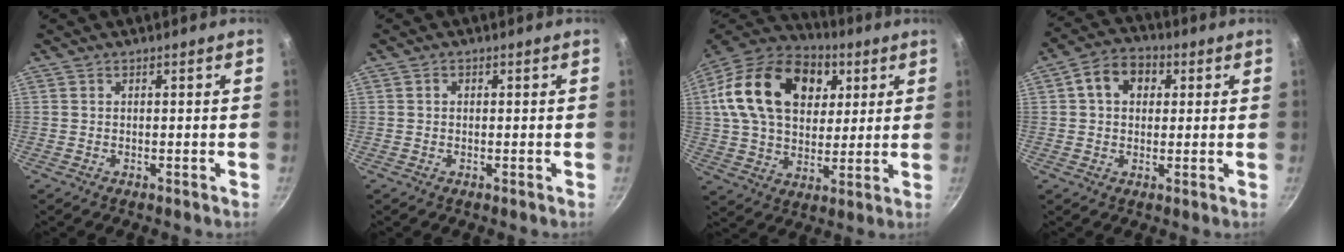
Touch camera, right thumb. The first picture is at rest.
{"total": 0.9, "force": [0.2, 0.8, 0.5], "torque": [-0.006, 0.006, 0.002]}
{"total": 25.0, "force": [7.8, 16.8, 16.8], "torque": [-0.275, 0.003, 0.125]}
{"total": 8.4, "force": [2.3, 6.3, 5.0], "torque": [-0.057, 0.014, 0.023]}